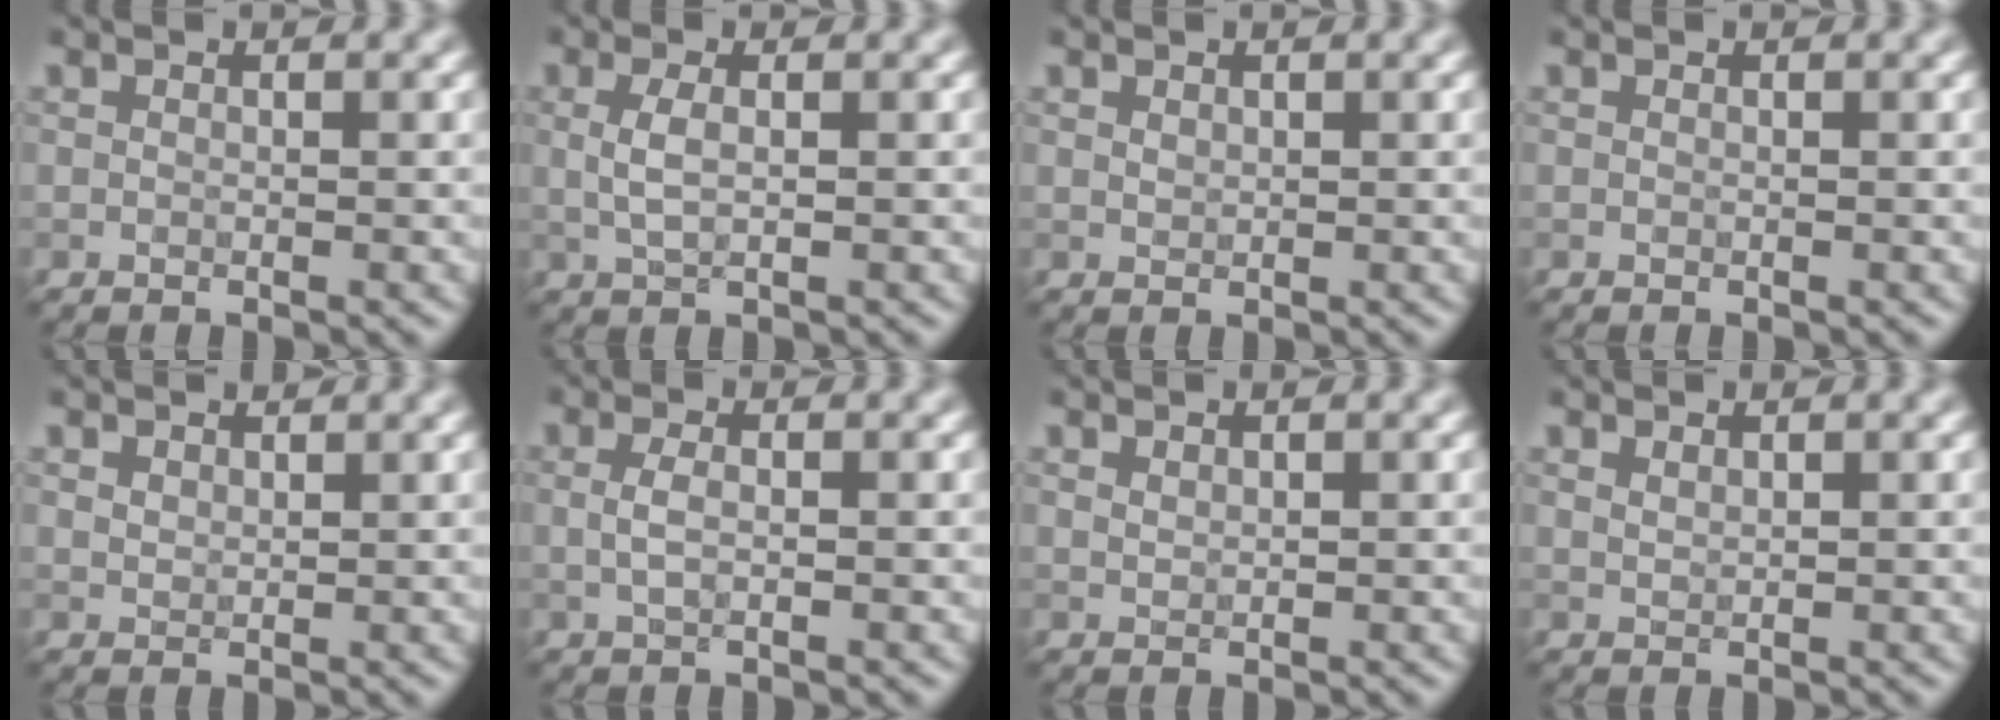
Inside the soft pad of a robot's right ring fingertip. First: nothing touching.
{"total": 1.9, "force": [0.2, 0.7, 1.8], "torque": [-0.041, 0.002, 0.005]}
{"total": 0.6, "force": [0.3, 0.4, 0.3], "torque": [-0.007, -0.001, 0.009]}
{"total": 0.0}
{"total": 1.5, "force": [1.1, 0.9, 0.5], "torque": [-0.013, 0.003, 0.020]}
{"total": 1.5, "force": [-0.1, 0.6, 1.4], "torque": [-0.033, 0.000, -0.002]}
{"total": 0.7, "force": [0.5, 0.4, 0.3], "torque": [-0.009, 0.000, 0.012]}
{"total": 0.7, "force": [0.6, 0.3, 0.3], "torque": [-0.008, 0.000, 0.014]}